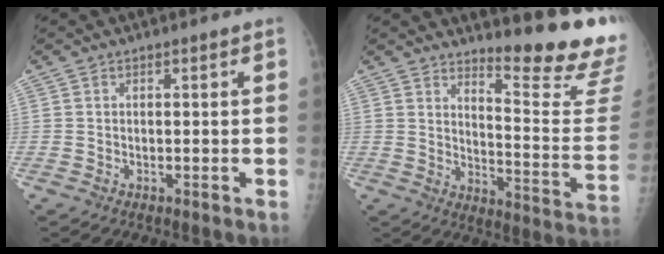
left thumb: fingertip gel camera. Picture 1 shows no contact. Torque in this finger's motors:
{"motor_torque": [1.61, -0.66, 0.89, -0.85, 0.14]}